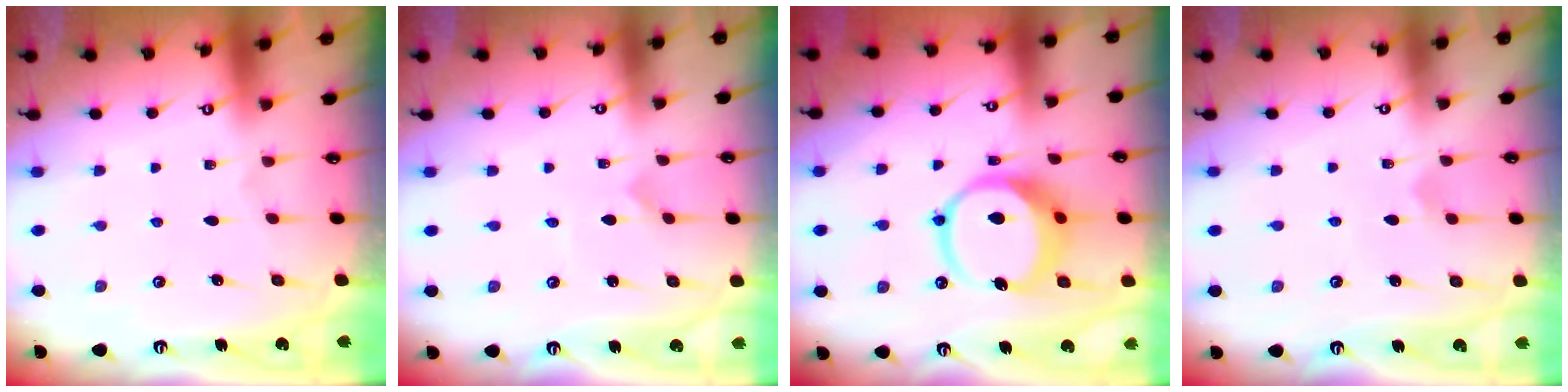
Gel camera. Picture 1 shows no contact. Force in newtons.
{"total": 0.0}
{"total": 13.5, "press": 13.4, "slide": 1.7}
{"total": 5.5, "press": 5.5, "slide": 0.7}